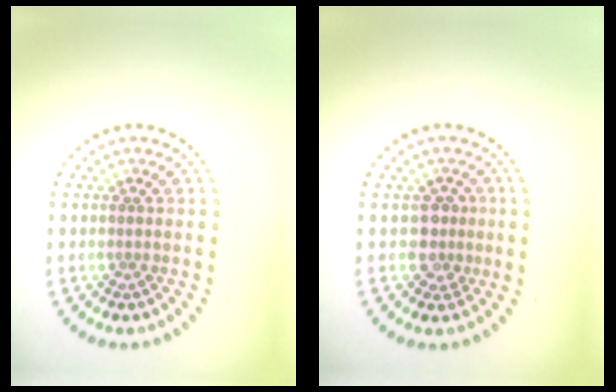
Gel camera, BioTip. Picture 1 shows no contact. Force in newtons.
{"total": 2.1, "press": 1.7, "slide": 1.2}